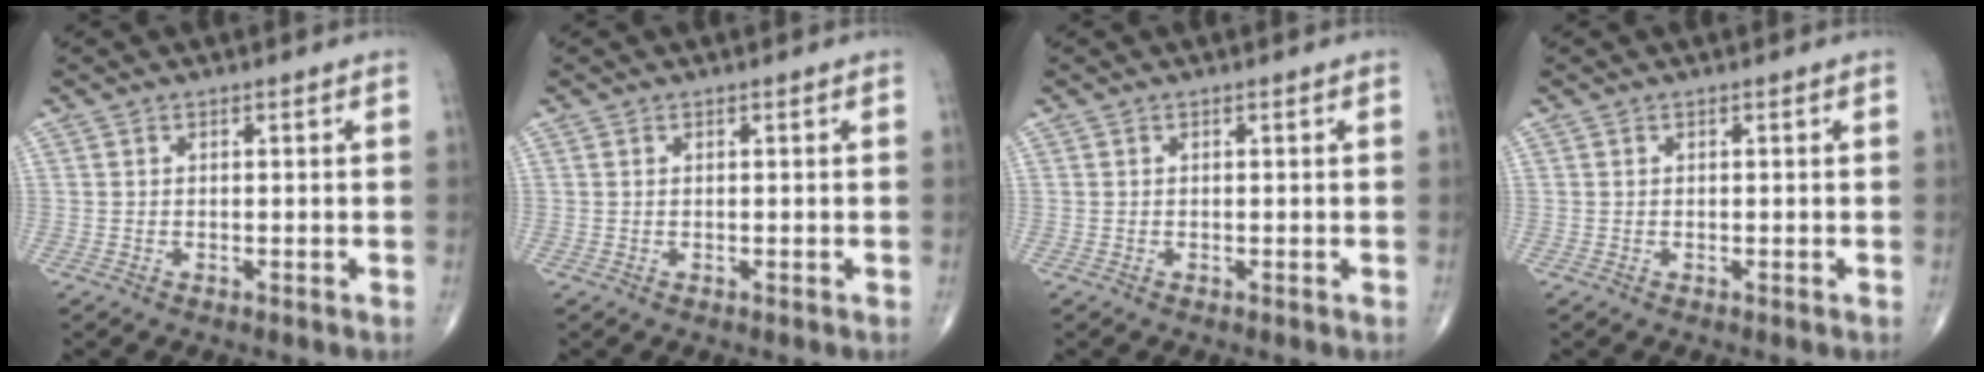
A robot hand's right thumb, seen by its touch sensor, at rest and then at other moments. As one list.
[{"total": 0.0}, {"total": 0.0}, {"total": 0.0}]